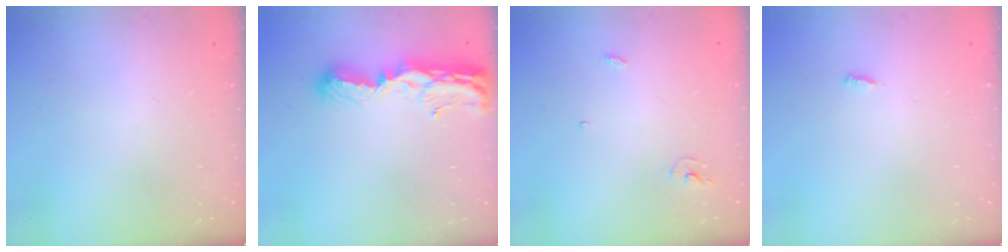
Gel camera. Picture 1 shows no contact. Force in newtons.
{"total": 10.1, "press": 10.0, "slide": 0.8}
{"total": 2.9, "press": 2.9, "slide": 0.2}
{"total": 3.0, "press": 3.0, "slide": 0.0}